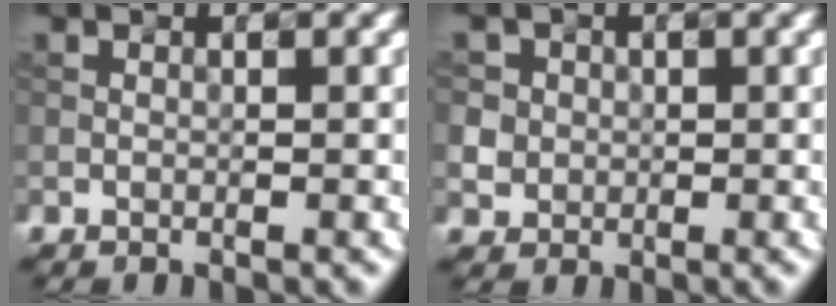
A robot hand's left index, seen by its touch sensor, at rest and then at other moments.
{"total": 3.9, "force": [1.1, 3.5, 1.2], "torque": [-0.020, 0.014, 0.016]}